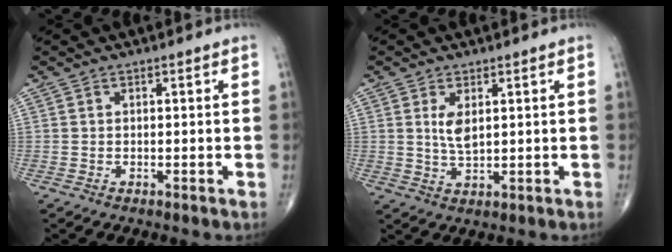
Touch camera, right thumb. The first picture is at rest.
{"total": 4.0, "force": [1.1, 1.8, 3.4], "torque": [-0.064, -0.011, 0.027]}